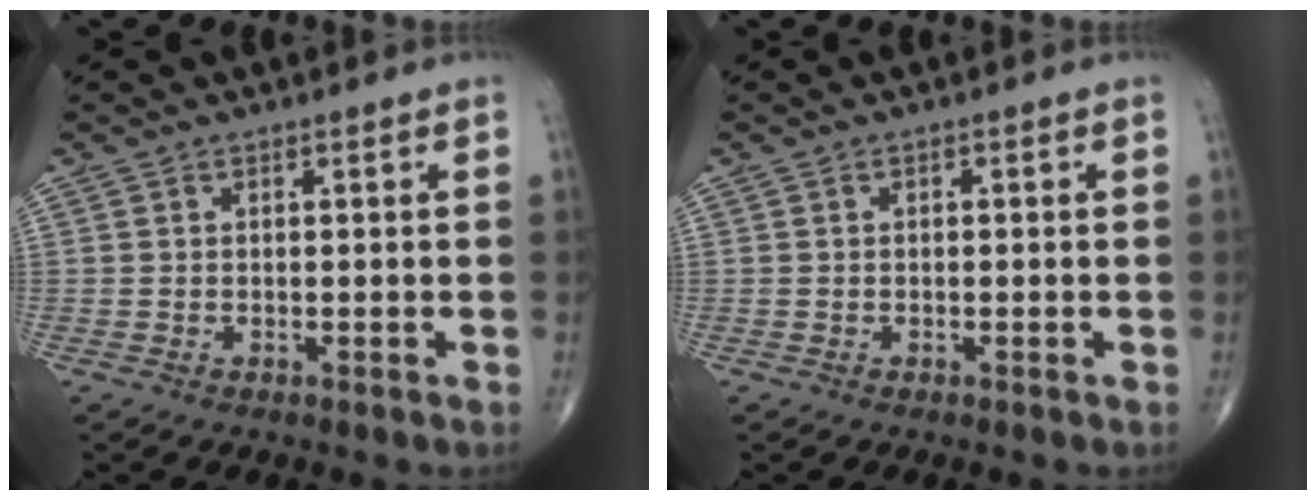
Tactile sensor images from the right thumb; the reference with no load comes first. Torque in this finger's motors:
{"motor_torque": [-0.15, -0.28, 0.05, 0.16, -0.01]}